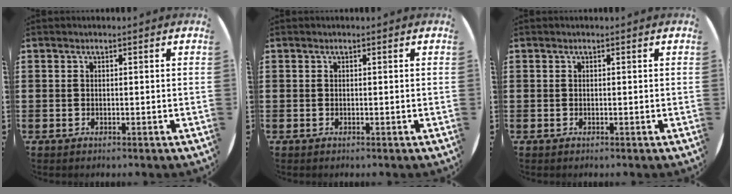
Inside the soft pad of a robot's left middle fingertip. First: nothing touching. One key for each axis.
{"total": 0.0}
{"total": 0.0}